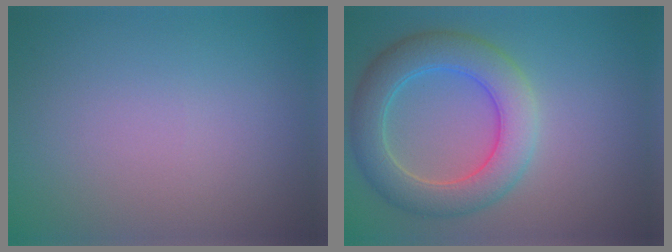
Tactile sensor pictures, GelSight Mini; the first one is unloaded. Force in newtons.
{"total": 6.4, "press": 6.4, "slide": 0.4}